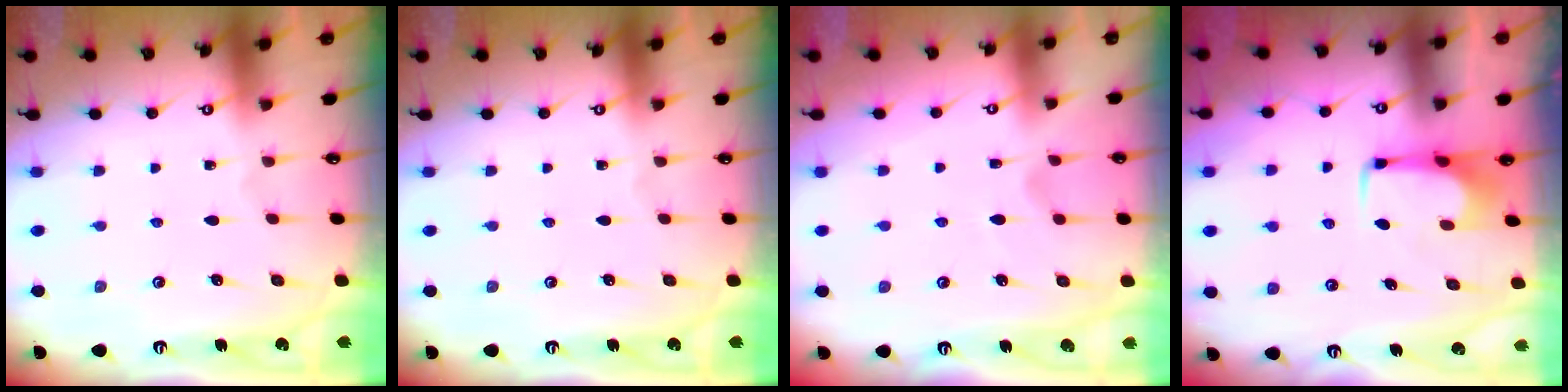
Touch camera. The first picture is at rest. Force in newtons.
{"total": 0.0}
{"total": 1.1, "press": 0.2, "slide": 1.1}
{"total": 1.6, "press": 1.5, "slide": 0.4}